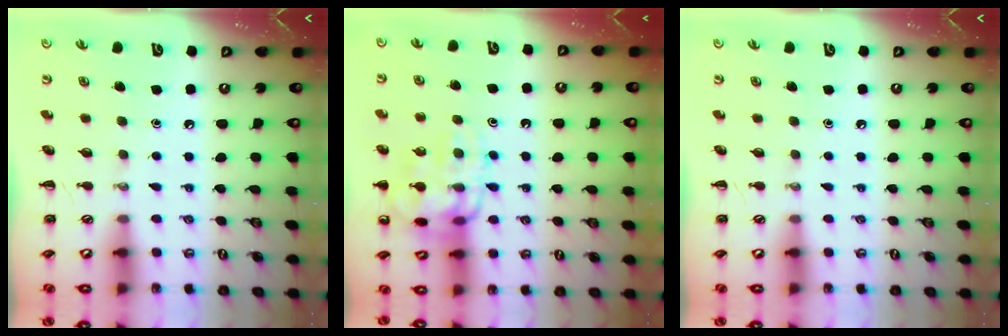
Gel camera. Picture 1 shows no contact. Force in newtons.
{"total": 15.5, "press": 15.5, "slide": 0.2}
{"total": 0.0}